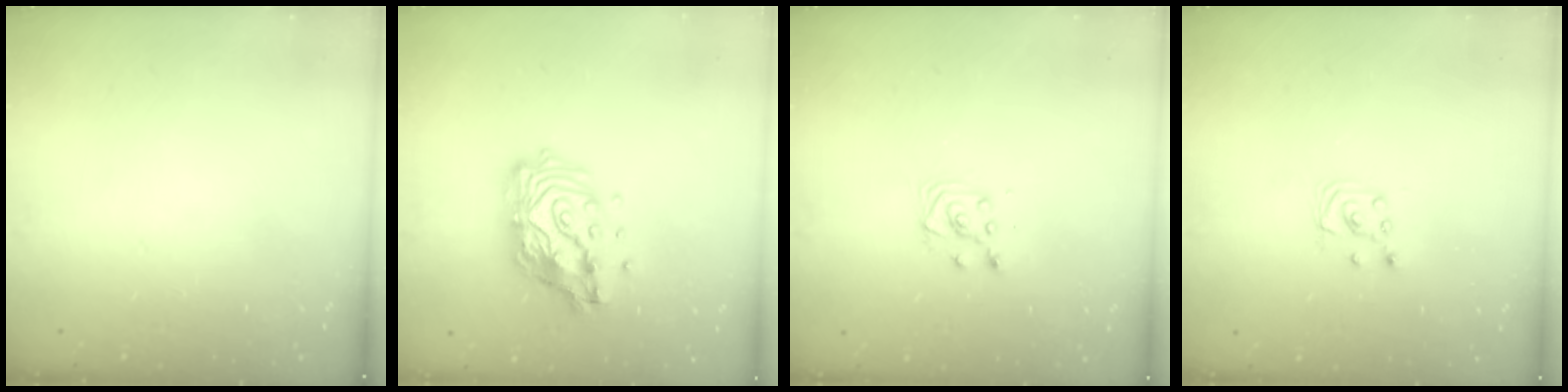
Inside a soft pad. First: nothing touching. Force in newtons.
{"total": 15.3, "press": 15.2, "slide": 1.2}
{"total": 3.8, "press": 3.7, "slide": 0.4}
{"total": 2.4, "press": 2.4, "slide": 0.2}